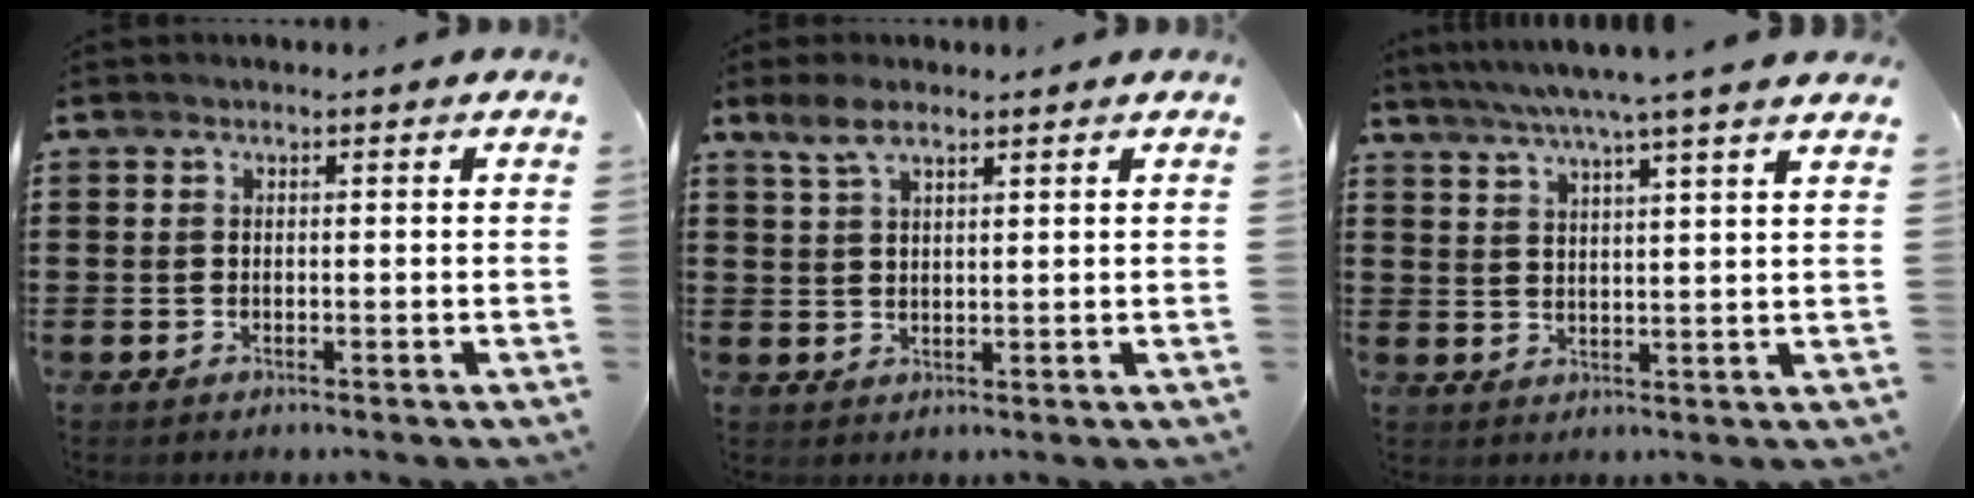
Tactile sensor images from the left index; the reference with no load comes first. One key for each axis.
{"total": 3.7, "fx": 2.6, "fy": 1.3, "fz": 2.4, "tx": -0.052, "ty": 0.005, "tz": 0.047}
{"total": 5.6, "fx": 4.7, "fy": -1.0, "fz": 3.0, "tx": -0.071, "ty": -0.019, "tz": 0.079}